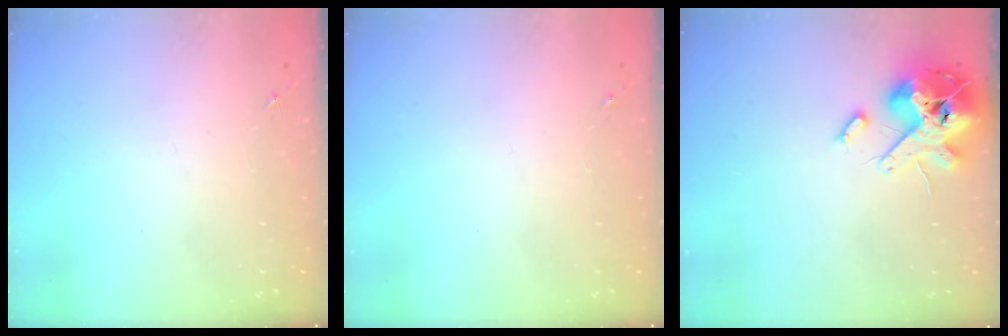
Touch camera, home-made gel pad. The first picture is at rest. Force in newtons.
{"total": 0.0}
{"total": 14.9, "press": 14.7, "slide": 2.5}